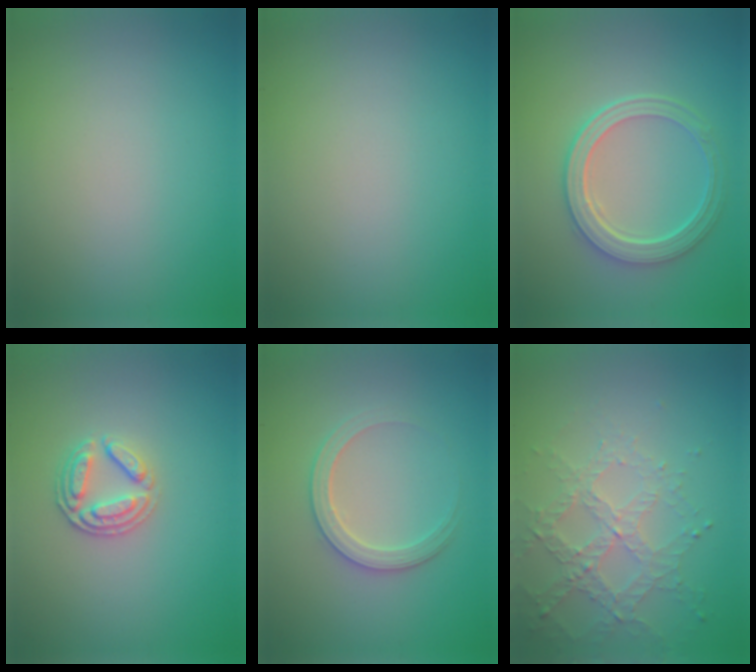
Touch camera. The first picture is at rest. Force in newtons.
{"total": 0.0}
{"total": 4.7, "press": 3.9, "slide": 2.7}
{"total": 2.6, "press": 2.5, "slide": 0.8}
{"total": 2.8, "press": 2.7, "slide": 0.4}
{"total": 3.2, "press": 3.0, "slide": 1.3}